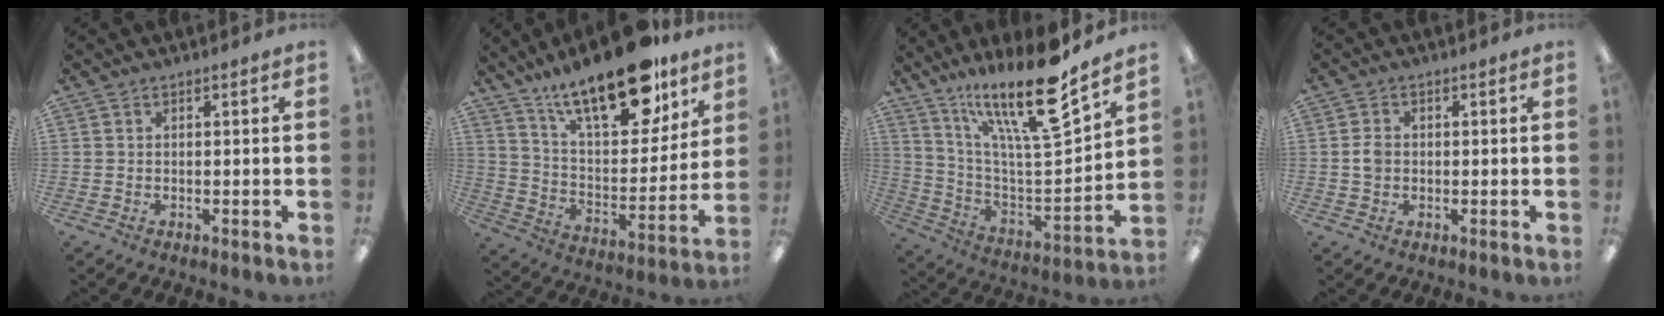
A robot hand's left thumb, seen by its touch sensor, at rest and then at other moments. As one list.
[{"total": 21.9, "force": [15.9, 8.1, 12.6], "torque": [-0.198, -0.100, 0.271]}, {"total": 21.8, "force": [15.4, 4.9, 14.7], "torque": [-0.254, -0.101, 0.252]}, {"total": 2.7, "force": [-0.1, 2.1, 1.7], "torque": [-0.023, 0.002, -0.005]}]